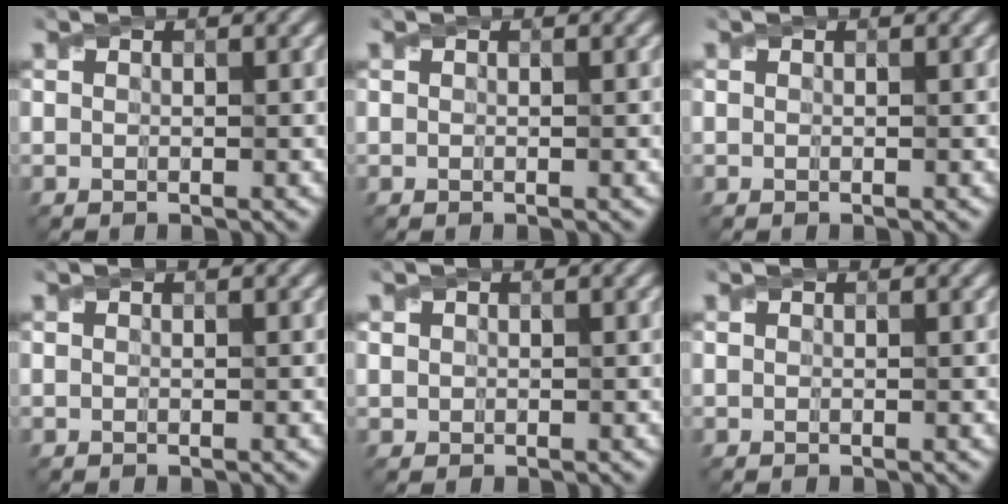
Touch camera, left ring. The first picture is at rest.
{"total": 0.0}
{"total": 0.0}
{"total": 0.0}
{"total": 0.6, "force": [0.2, 0.6, 0.0], "torque": [0.002, -0.002, 0.006]}
{"total": 0.0}